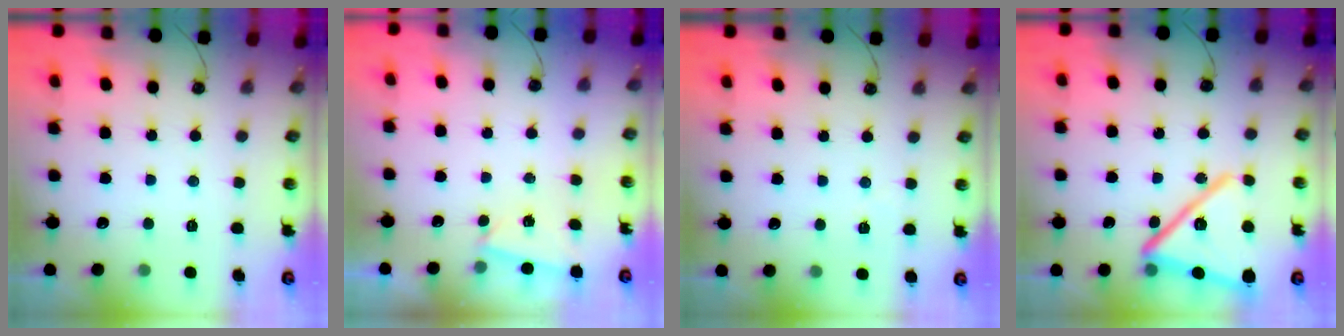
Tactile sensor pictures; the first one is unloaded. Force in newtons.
{"total": 1.2, "press": 1.1, "slide": 0.5}
{"total": 2.0, "press": 1.9, "slide": 0.8}
{"total": 20.3, "press": 20.2, "slide": 1.3}